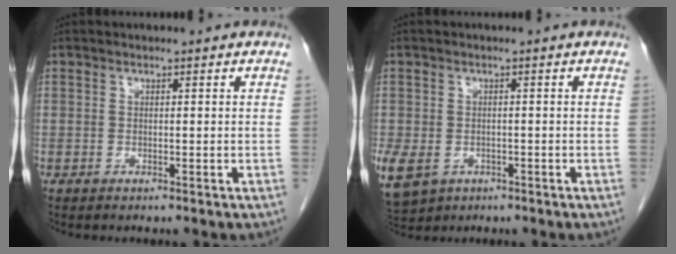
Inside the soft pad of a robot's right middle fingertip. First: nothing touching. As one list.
[{"total": 13.5, "force": [-5.4, 10.8, 5.9], "torque": [-0.189, -0.011, -0.072]}]